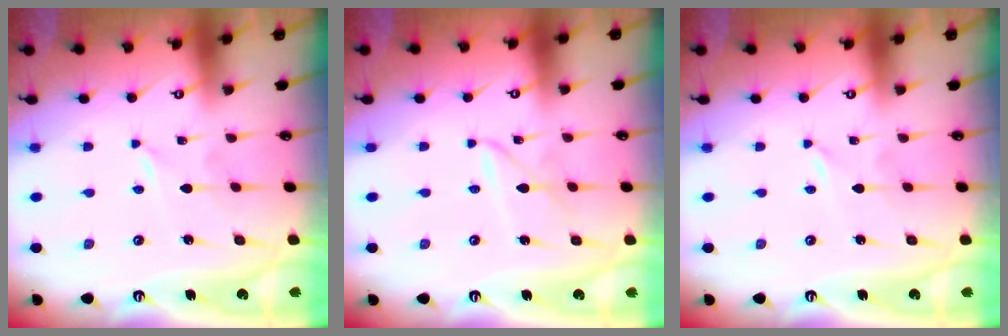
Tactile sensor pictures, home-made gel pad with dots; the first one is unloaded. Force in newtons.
{"total": 2.6, "press": 2.6, "slide": 0.2}
{"total": 0.0}